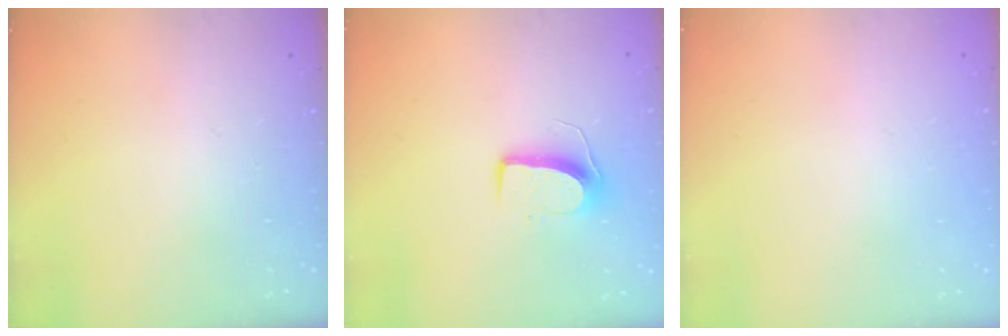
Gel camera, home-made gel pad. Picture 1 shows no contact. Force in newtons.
{"total": 9.3, "press": 9.3, "slide": 0.5}
{"total": 0.0}